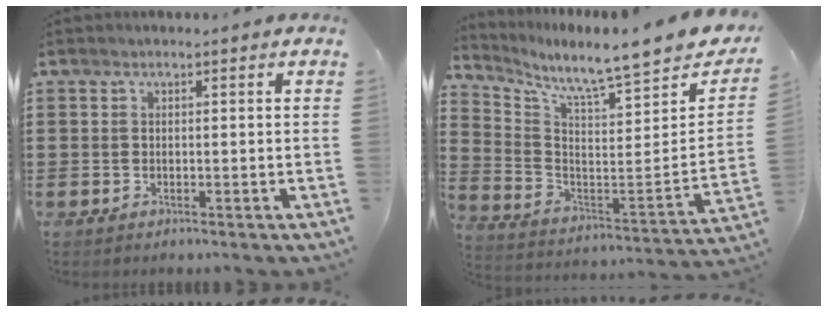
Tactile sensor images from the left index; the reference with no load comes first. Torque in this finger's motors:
{"motor_torque": [2.14, 0.00, 0.32, 0.12]}